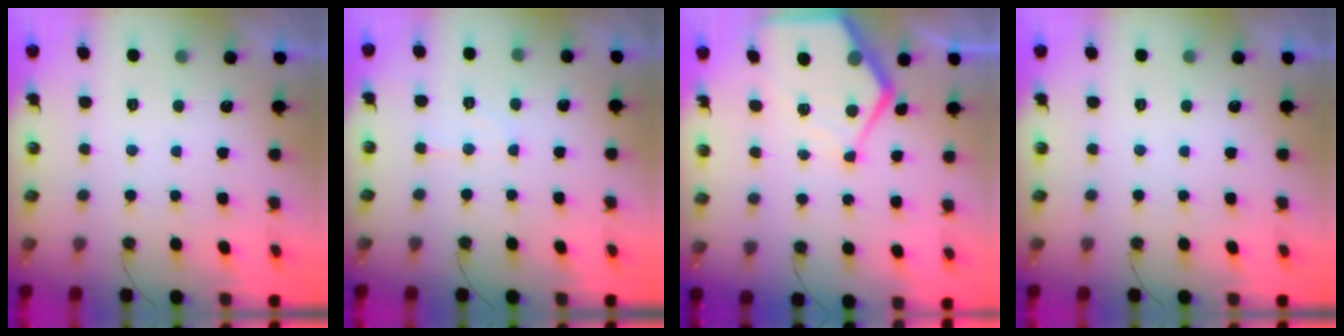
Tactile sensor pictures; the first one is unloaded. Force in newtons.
{"total": 5.8, "press": 5.8, "slide": 0.4}
{"total": 11.0, "press": 11.0, "slide": 0.5}
{"total": 0.0}